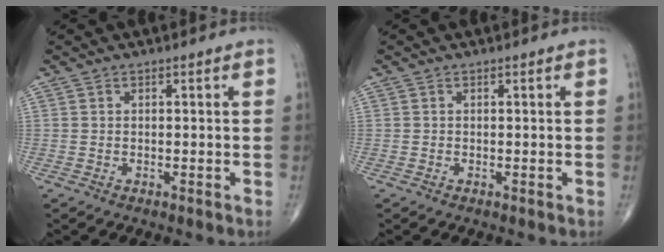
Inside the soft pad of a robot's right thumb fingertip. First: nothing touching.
{"total": 0.0}